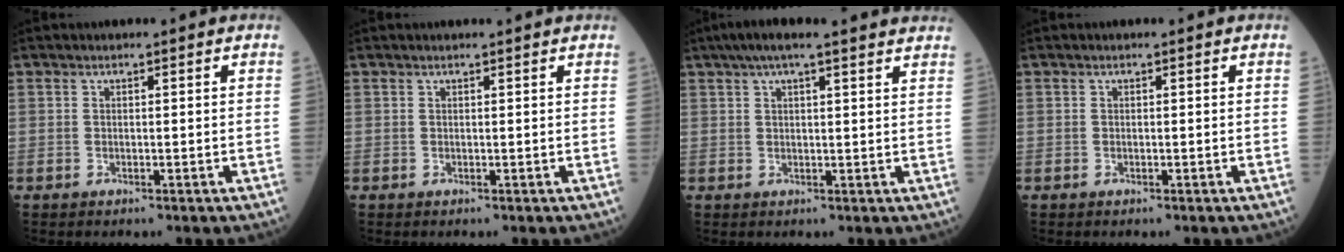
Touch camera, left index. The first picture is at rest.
{"total": 1.4, "force": [1.4, -0.2, 0.3], "torque": [-0.008, 0.003, 0.017]}
{"total": 12.1, "force": [10.0, 1.1, 6.7], "torque": [-0.104, 0.047, 0.125]}
{"total": 0.0}